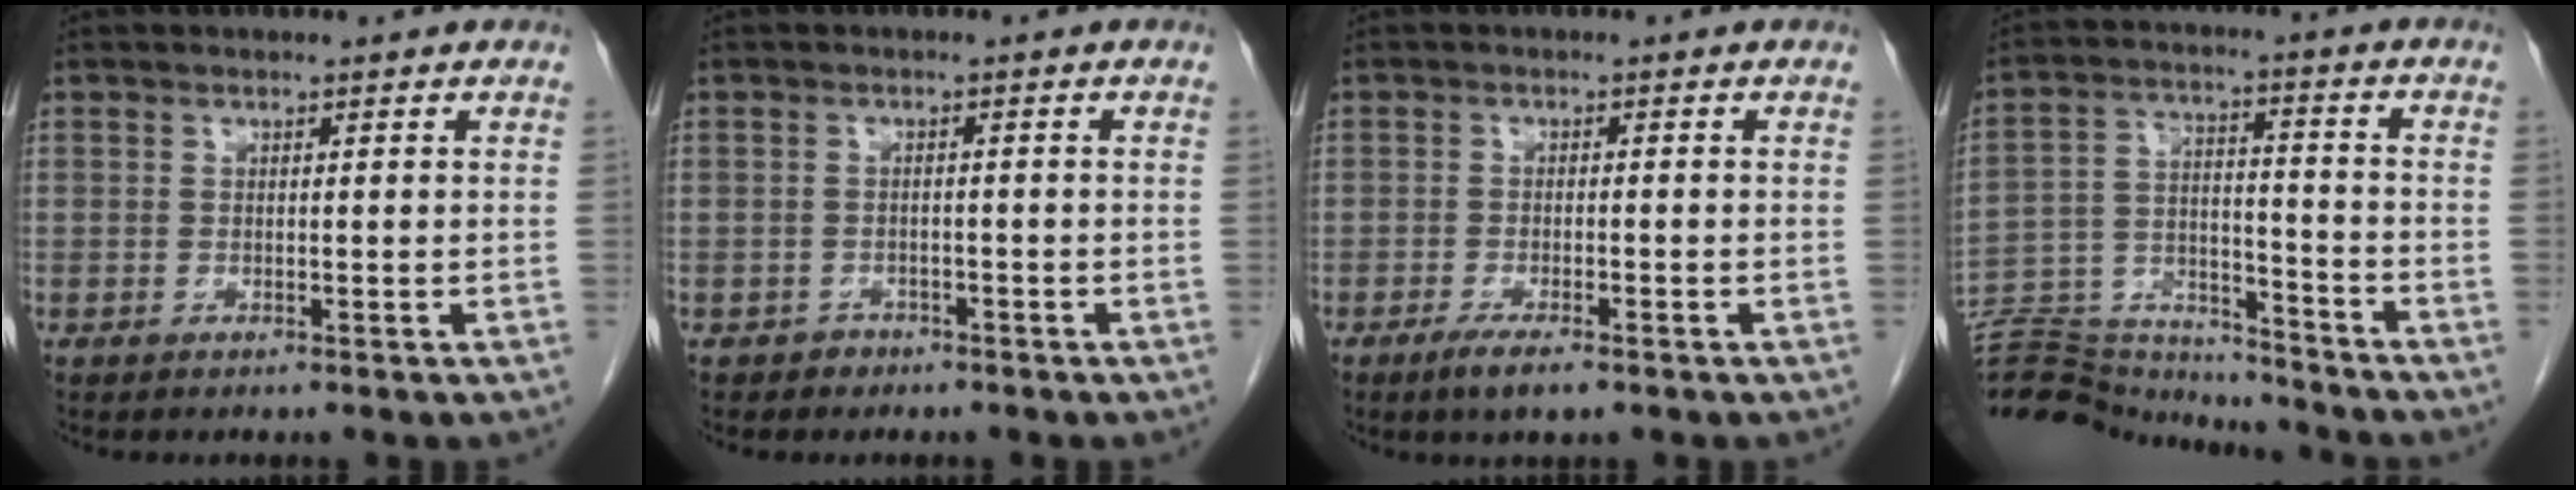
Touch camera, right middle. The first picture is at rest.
{"total": 1.5, "force": [-1.1, 1.1, -0.1], "torque": [-0.004, 0.004, -0.018]}
{"total": 3.9, "force": [-2.5, 0.7, 2.9], "torque": [-0.057, -0.008, -0.041]}
{"total": 21.9, "force": [-20.8, 3.8, 5.9], "torque": [-0.160, -0.003, -0.333]}